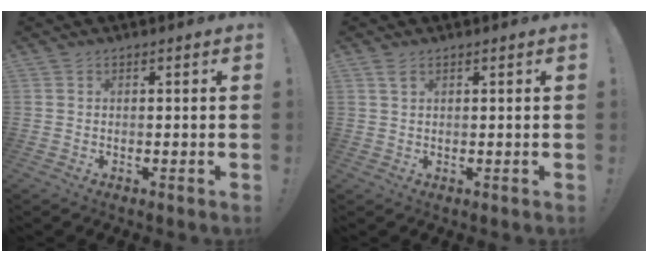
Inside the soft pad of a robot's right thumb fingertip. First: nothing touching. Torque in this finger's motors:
{"motor_torque": [0.19, 0.53, 0.42, 0.11, 0.00]}